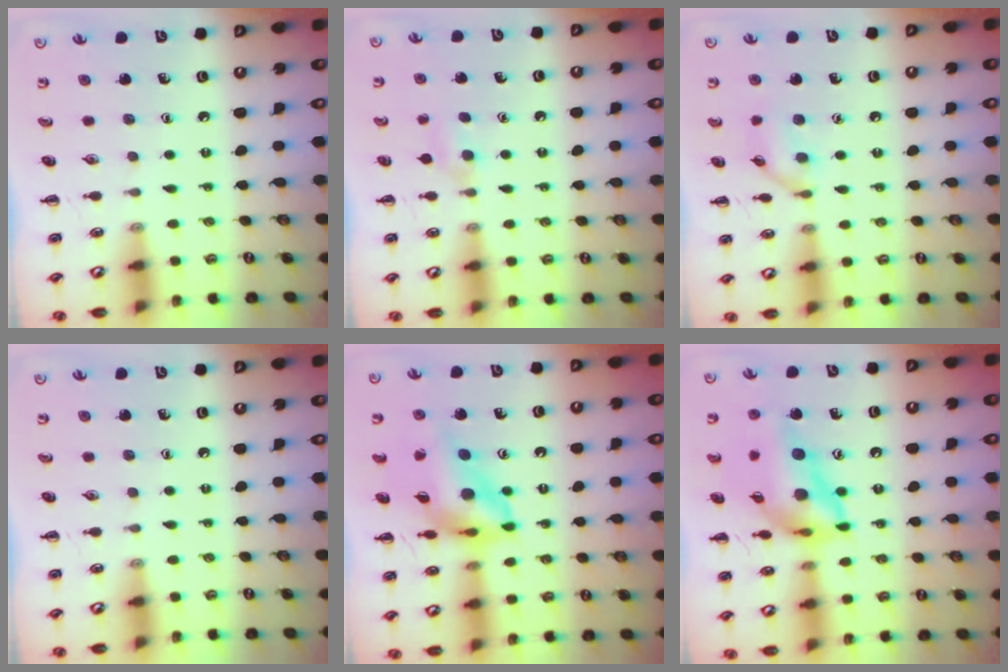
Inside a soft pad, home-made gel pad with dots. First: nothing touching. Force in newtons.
{"total": 4.0, "press": 3.7, "slide": 1.6}
{"total": 8.9, "press": 8.8, "slide": 1.0}
{"total": 0.0}
{"total": 14.2, "press": 13.5, "slide": 4.6}
{"total": 18.9, "press": 18.3, "slide": 4.9}